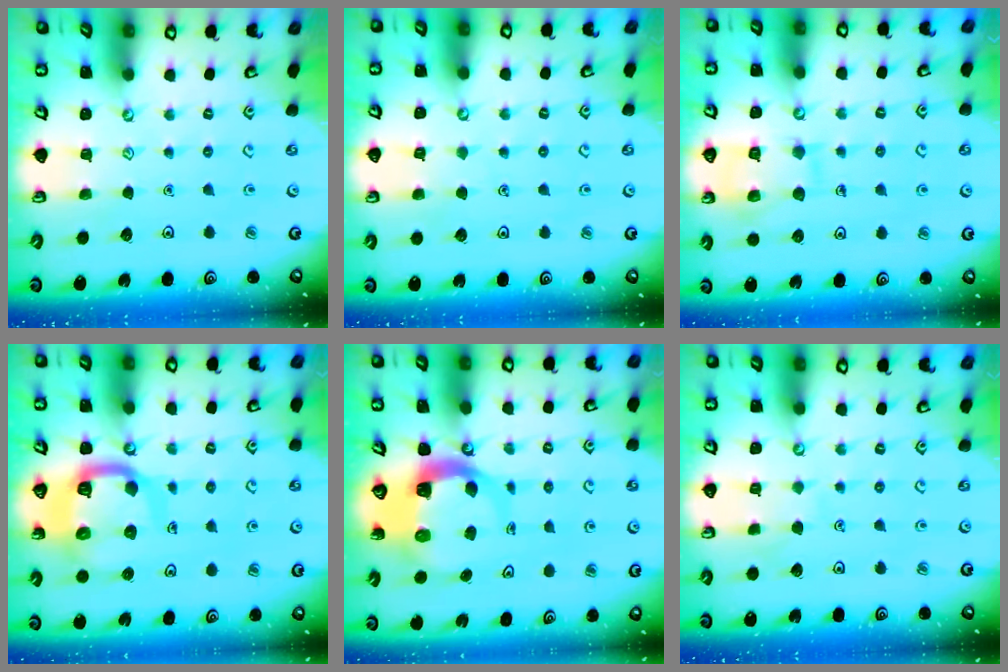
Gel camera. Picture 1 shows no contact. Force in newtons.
{"total": 2.9, "press": 2.9, "slide": 0.3}
{"total": 10.5, "press": 10.4, "slide": 0.9}
{"total": 11.3, "press": 11.2, "slide": 1.3}
{"total": 6.2, "press": 6.1, "slide": 0.9}
{"total": 3.1, "press": 3.1, "slide": 0.2}